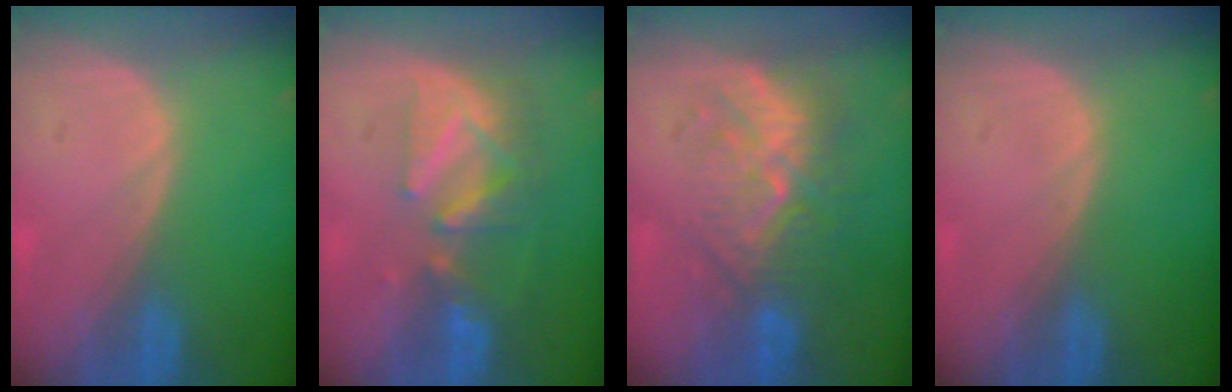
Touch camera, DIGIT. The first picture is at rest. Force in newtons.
{"total": 8.2, "press": 7.4, "slide": 3.5}
{"total": 9.0, "press": 8.6, "slide": 2.4}
{"total": 0.0}